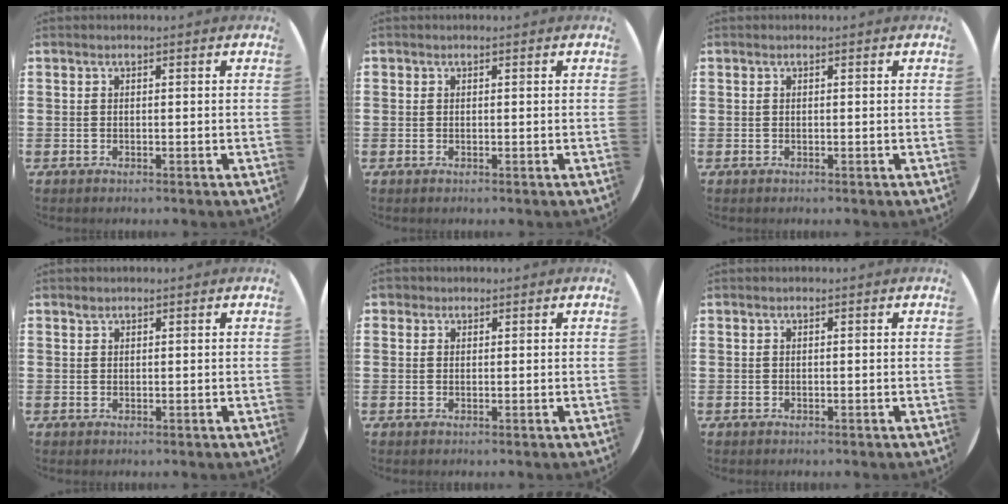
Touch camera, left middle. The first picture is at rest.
{"total": 0.0}
{"total": 0.0}
{"total": 0.6, "force": [0.5, 0.2, 0.0], "torque": [0.008, -0.001, 0.009]}
{"total": 1.0, "force": [0.7, 0.7, 0.0], "torque": [0.007, 0.003, 0.012]}
{"total": 0.0}